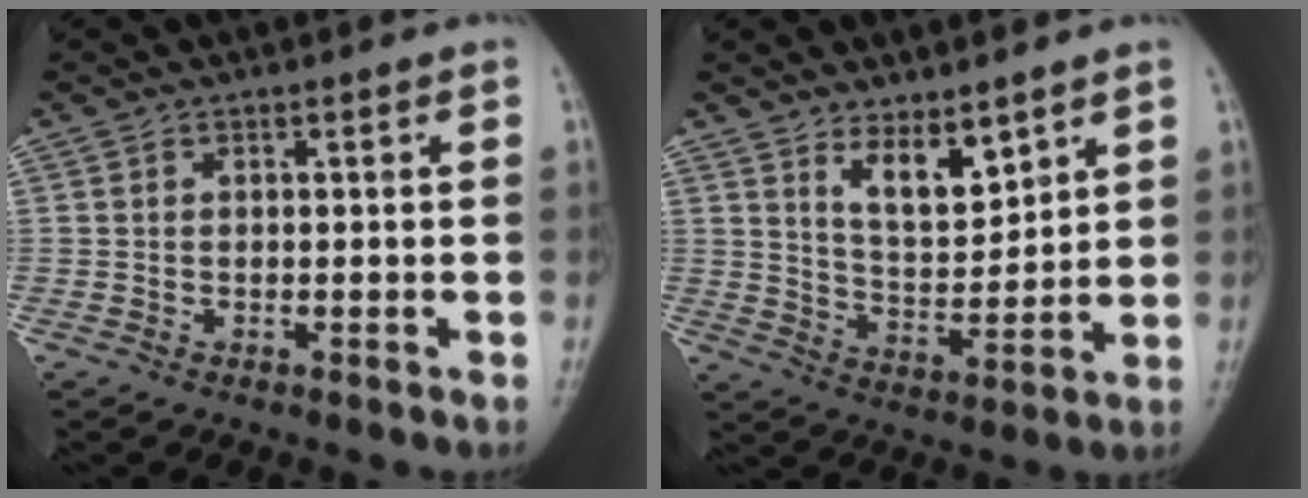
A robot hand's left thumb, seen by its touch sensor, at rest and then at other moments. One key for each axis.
{"total": 8.2, "fx": 5.3, "fy": 3.4, "fz": 5.3, "tx": -0.068, "ty": -0.050, "tz": 0.100}